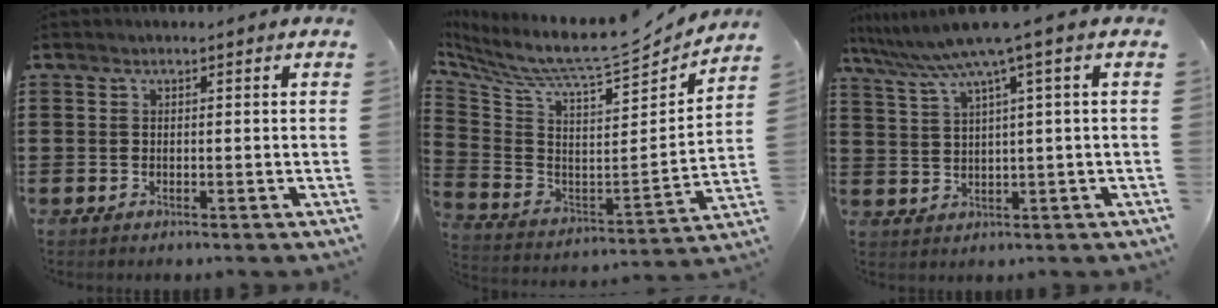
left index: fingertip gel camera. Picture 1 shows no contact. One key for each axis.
{"total": 8.1, "fx": 7.3, "fy": 0.4, "fz": 3.6, "tx": -0.095, "ty": -0.073, "tz": 0.110}
{"total": 6.3, "fx": 3.1, "fy": -0.5, "fz": 5.5, "tx": -0.122, "ty": -0.024, "tz": 0.046}